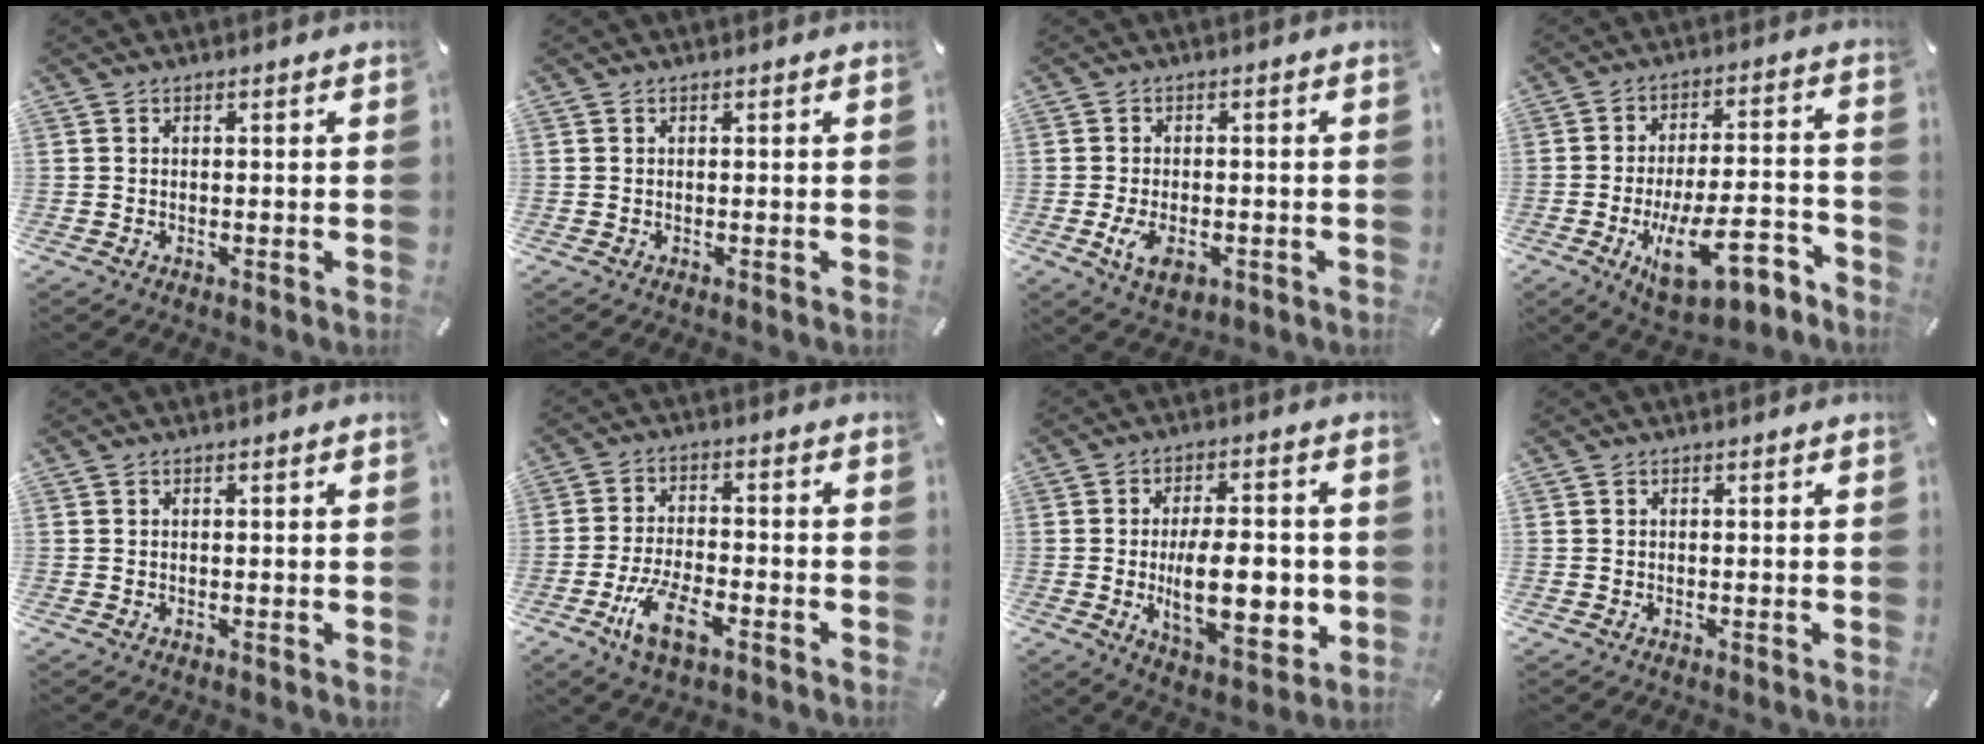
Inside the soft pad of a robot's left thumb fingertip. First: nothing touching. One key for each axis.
{"total": 0.0}
{"total": 5.7, "fx": -2.1, "fy": 3.3, "fz": 4.2, "tx": -0.100, "ty": -0.001, "tz": -0.040}
{"total": 17.1, "fx": -7.3, "fy": 7.9, "fz": 13.4, "tx": -0.187, "ty": 0.031, "tz": -0.110}
{"total": 0.0}
{"total": 9.5, "fx": -4.8, "fy": 4.1, "fz": 7.1, "tx": -0.151, "ty": 0.011, "tz": -0.089}
{"total": 17.2, "fx": -1.4, "fy": 8.2, "fz": 15.0, "tx": -0.240, "ty": -0.016, "tz": -0.018}
{"total": 0.0}